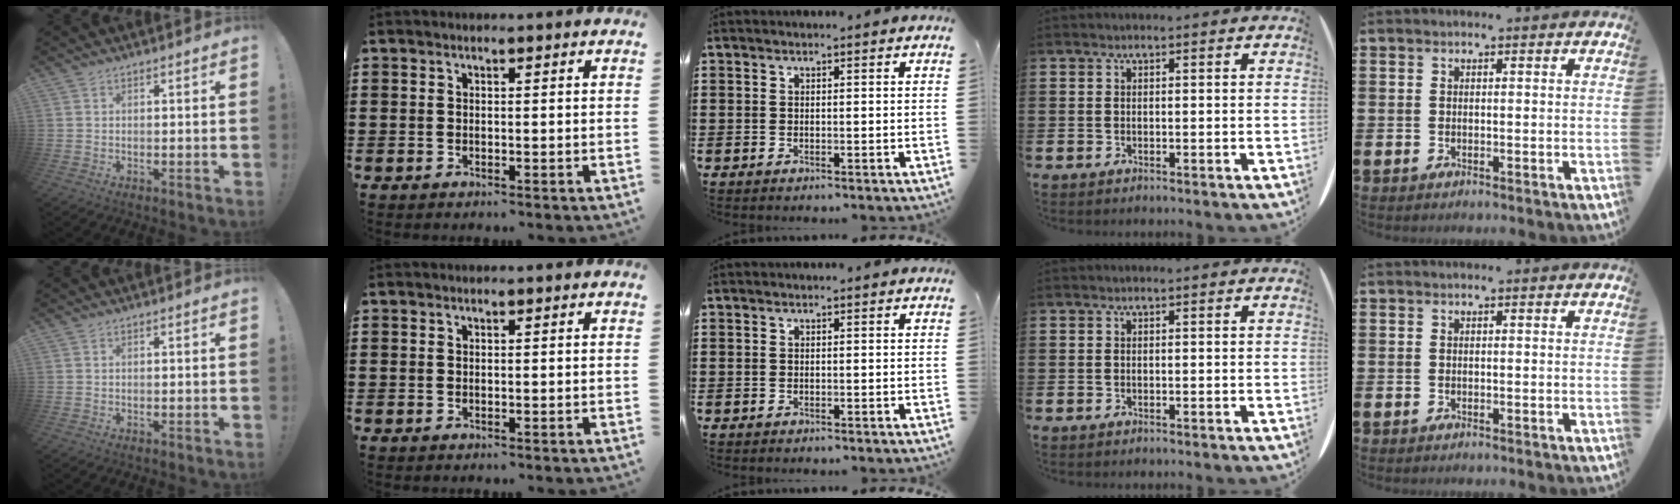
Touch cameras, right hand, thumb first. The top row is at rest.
{}